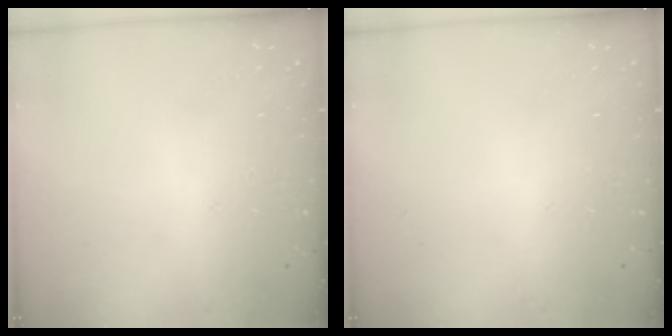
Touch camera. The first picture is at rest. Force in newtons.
{"total": 0.0}